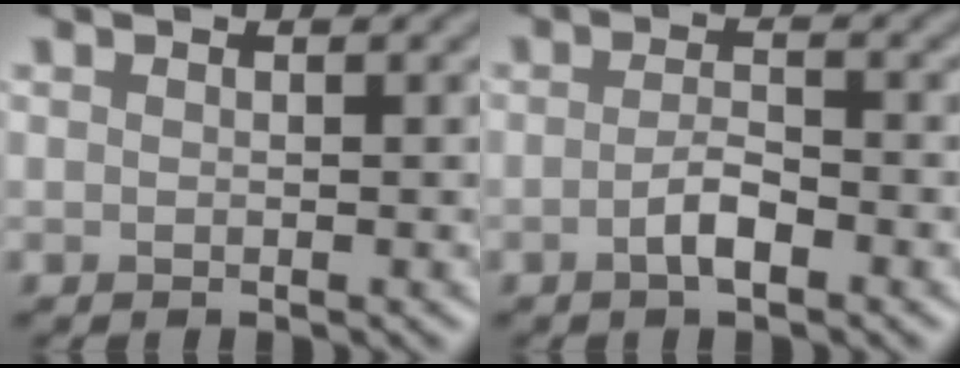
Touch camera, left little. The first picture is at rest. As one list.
[{"total": 2.1, "force": [-1.0, 0.6, 1.7], "torque": [-0.034, 0.003, -0.021]}]